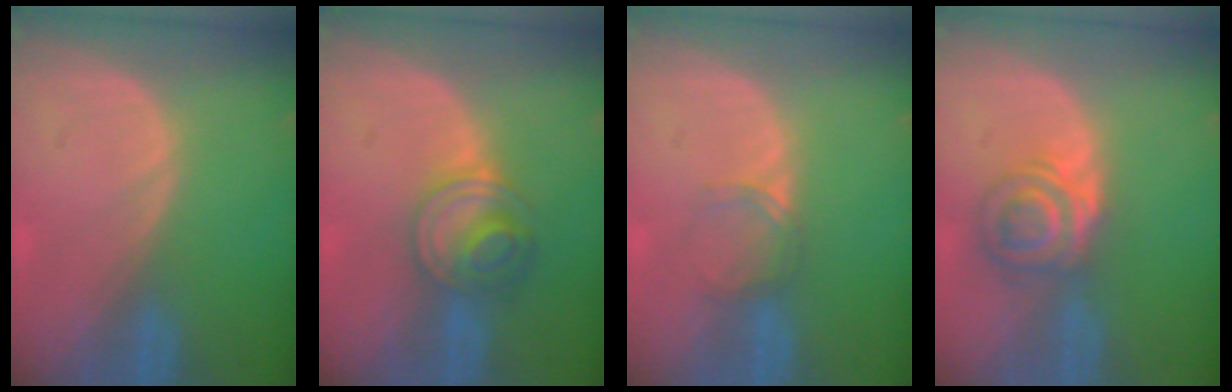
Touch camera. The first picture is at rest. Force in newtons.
{"total": 5.7, "press": 5.7, "slide": 0.4}
{"total": 2.2, "press": 2.2, "slide": 0.2}
{"total": 6.0, "press": 5.5, "slide": 2.2}